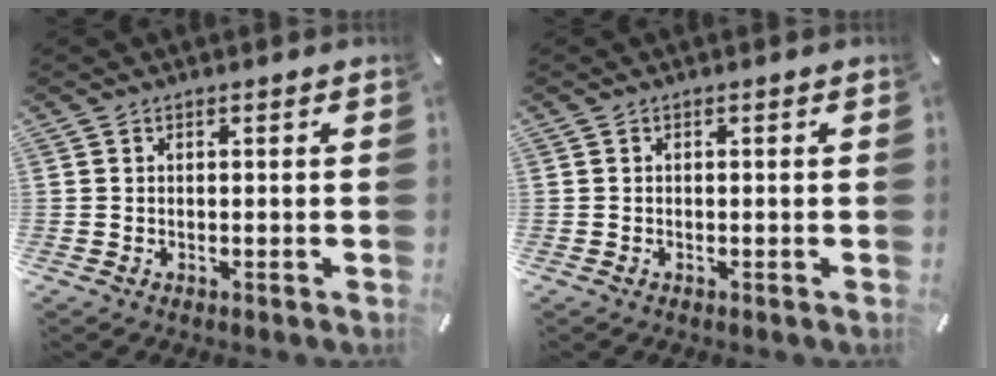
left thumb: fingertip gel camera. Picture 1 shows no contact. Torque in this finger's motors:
{"motor_torque": [-0.03, 0.02, -0.02, 0.01, 0.00]}